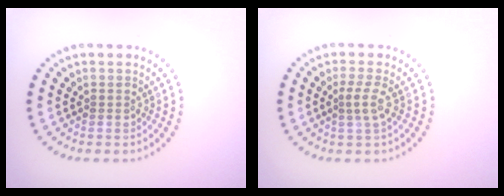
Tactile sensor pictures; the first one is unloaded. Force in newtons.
{"total": 1.7, "press": 1.3, "slide": 1.1}